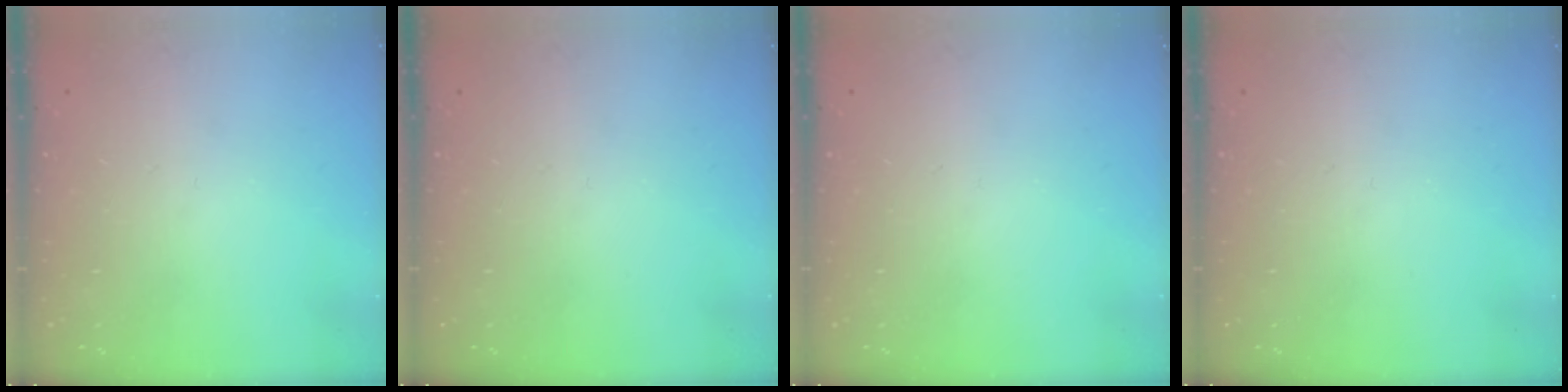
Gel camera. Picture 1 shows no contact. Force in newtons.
{"total": 0.0}
{"total": 0.0}
{"total": 0.0}